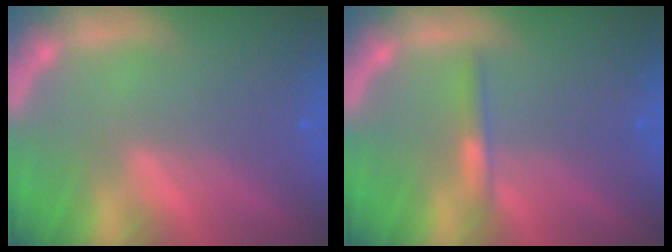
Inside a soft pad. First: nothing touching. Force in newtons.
{"total": 1.4}